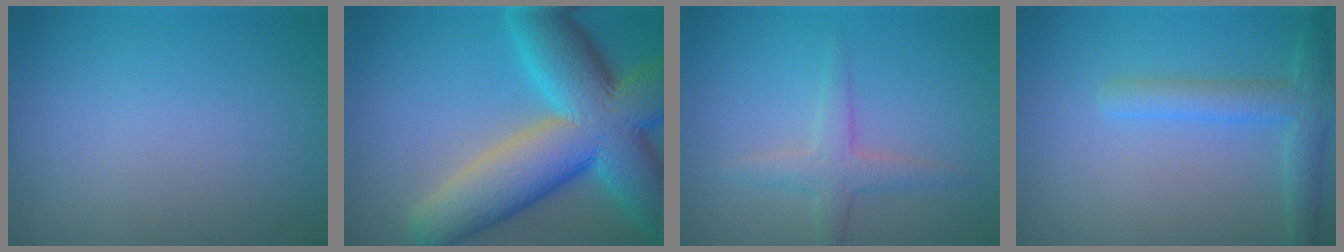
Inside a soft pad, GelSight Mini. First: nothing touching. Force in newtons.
{"total": 14.0, "press": 14.0, "slide": 0.7}
{"total": 2.4, "press": 2.4, "slide": 0.2}
{"total": 3.6, "press": 3.6, "slide": 0.4}